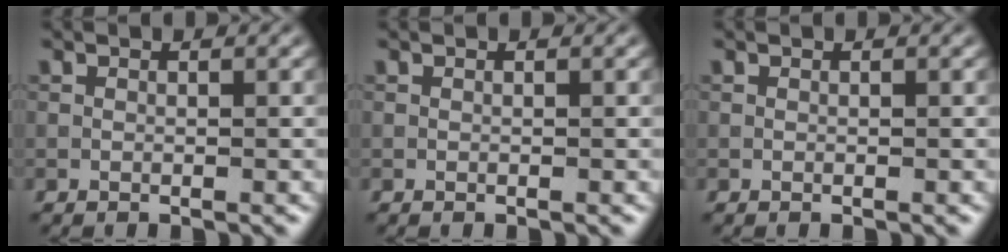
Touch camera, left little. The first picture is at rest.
{"total": 0.0}
{"total": 0.0}